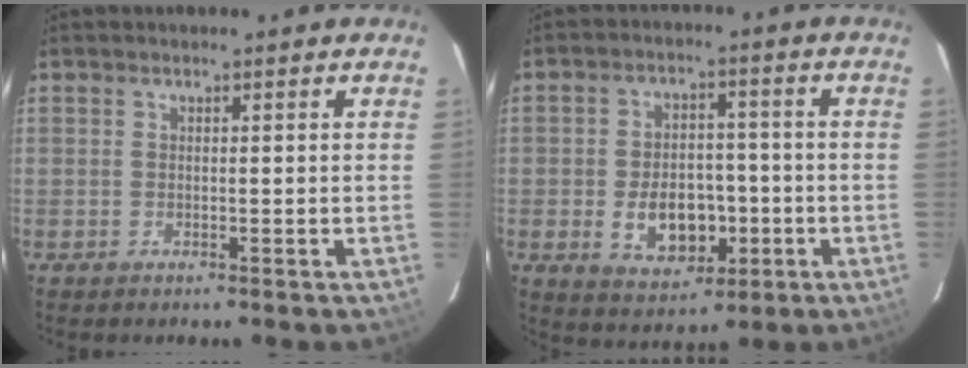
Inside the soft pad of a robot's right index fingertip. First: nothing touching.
{"total": 10.3, "force": [-2.8, 7.0, 7.0], "torque": [-0.138, 0.004, -0.026]}